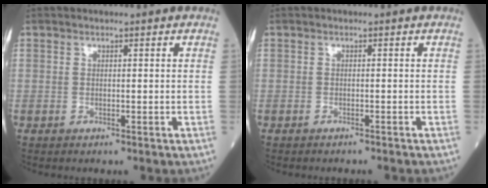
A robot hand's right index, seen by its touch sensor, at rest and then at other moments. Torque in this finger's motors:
{"motor_torque": [-0.93, -0.17, -0.13, -0.03]}